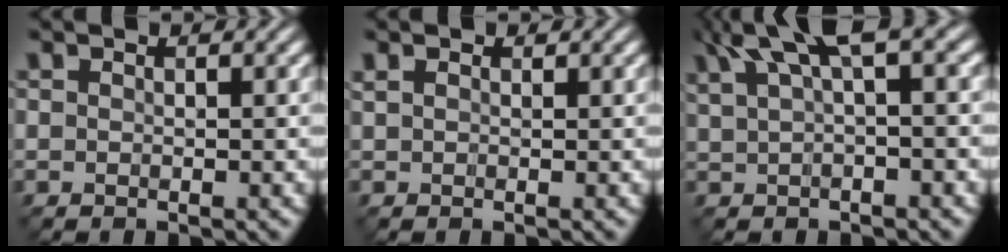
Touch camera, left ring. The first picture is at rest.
{"total": 0.9, "force": [0.6, 0.5, 0.4], "torque": [-0.008, 0.001, 0.010]}
{"total": 6.0, "force": [3.4, 1.4, 4.7], "torque": [-0.079, 0.020, 0.062]}